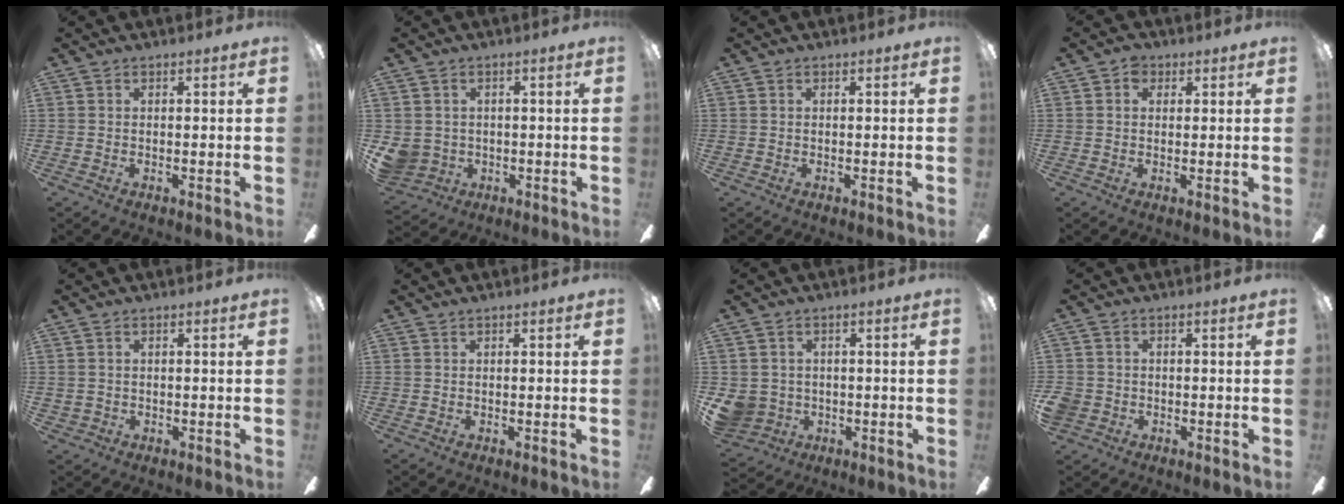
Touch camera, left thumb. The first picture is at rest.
{"total": 5.3, "force": [-0.5, 5.1, 1.3], "torque": [-0.046, 0.003, -0.009]}
{"total": 0.0}
{"total": 3.0, "force": [0.9, 2.3, 1.6], "torque": [-0.024, 0.006, 0.016]}
{"total": 0.9, "force": [-0.2, 0.9, 0.1], "torque": [-0.003, 0.004, -0.008]}
{"total": 0.0}
{"total": 6.2, "force": [-1.0, 5.8, 1.7], "torque": [-0.052, 0.002, -0.018]}
{"total": 2.9, "force": [-1.1, 2.5, 0.9], "torque": [-0.019, 0.007, -0.023]}